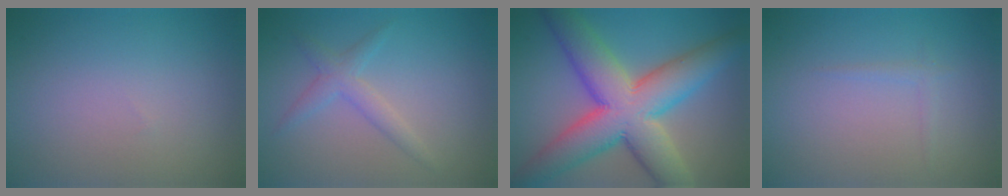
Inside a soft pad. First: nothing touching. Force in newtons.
{"total": 1.3, "press": 1.3, "slide": 0.1}
{"total": 11.6, "press": 11.5, "slide": 0.6}
{"total": 0.9, "press": 0.8, "slide": 0.1}